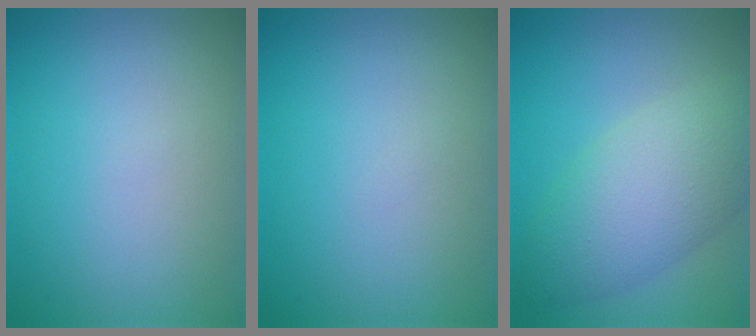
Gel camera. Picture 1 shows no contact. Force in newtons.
{"total": 0.0}
{"total": 6.3, "press": 6.3, "slide": 0.4}